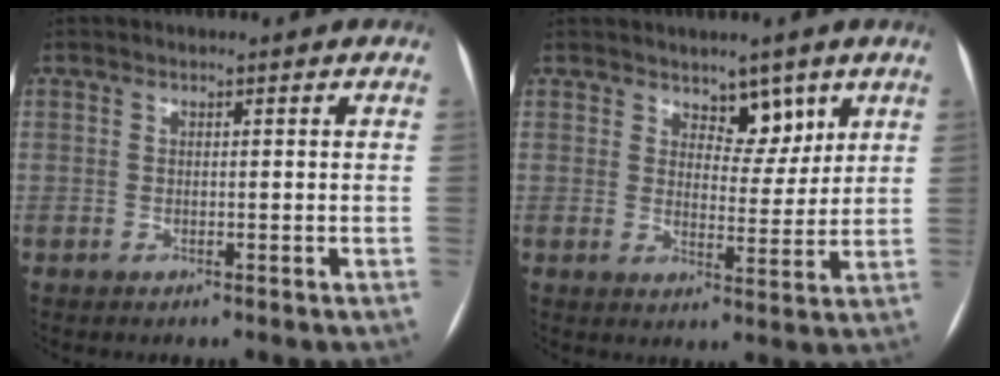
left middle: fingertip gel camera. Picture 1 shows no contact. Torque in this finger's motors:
{"motor_torque": [0.36, -0.29, 0.07, 0.04]}